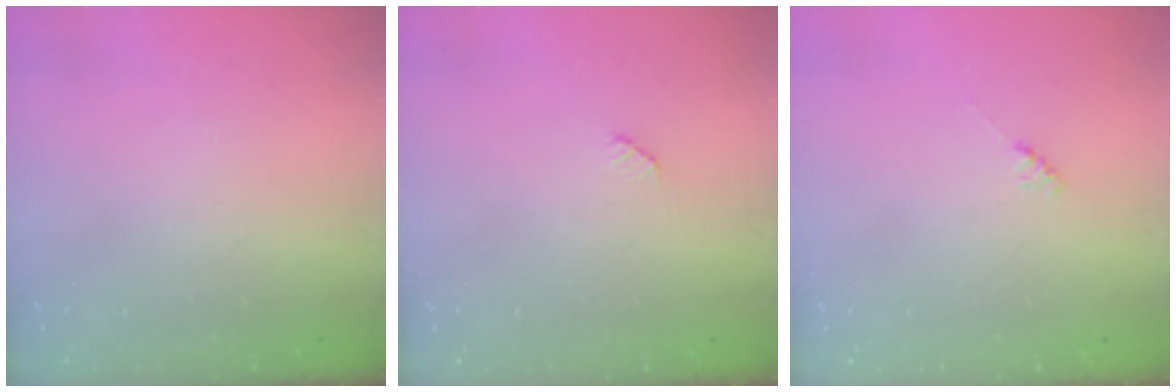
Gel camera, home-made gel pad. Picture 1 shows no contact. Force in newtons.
{"total": 2.5, "press": 2.5, "slide": 0.4}
{"total": 2.1, "press": 2.0, "slide": 0.5}